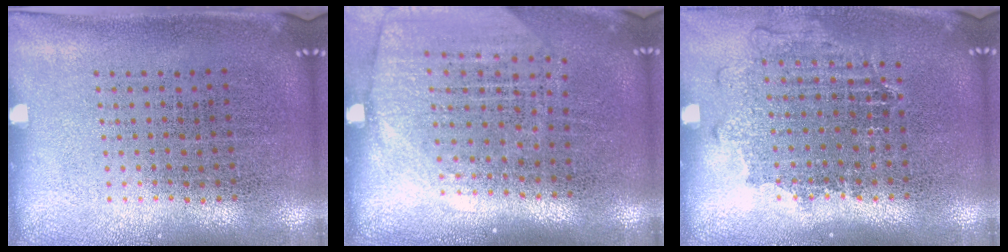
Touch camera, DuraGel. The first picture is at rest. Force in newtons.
{"total": 1.9, "press": 1.6, "slide": 1.0}
{"total": 1.1, "press": 1.0, "slide": 0.5}